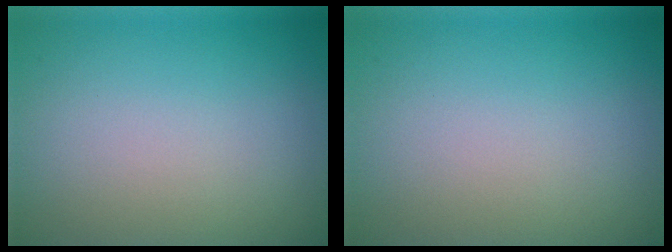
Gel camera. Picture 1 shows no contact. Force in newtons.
{"total": 0.0}